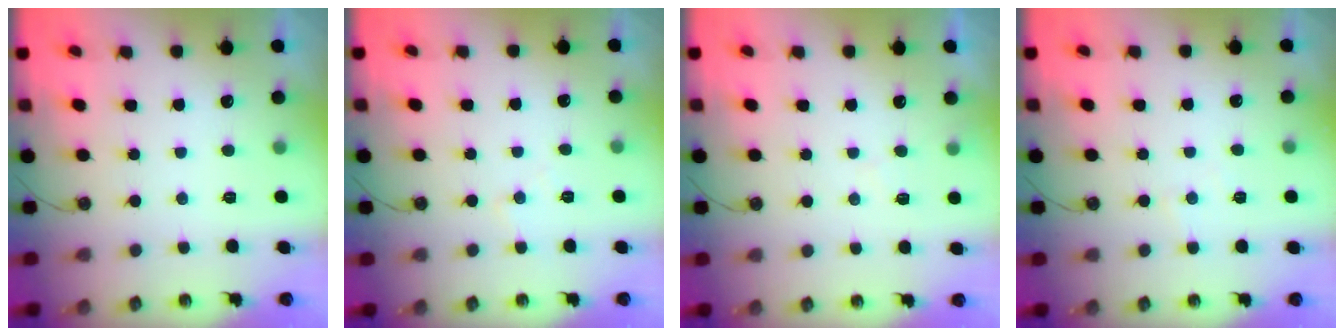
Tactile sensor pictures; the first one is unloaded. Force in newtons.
{"total": 4.7, "press": 4.7, "slide": 0.7}
{"total": 5.7, "press": 5.7, "slide": 0.8}
{"total": 3.3, "press": 3.2, "slide": 0.5}